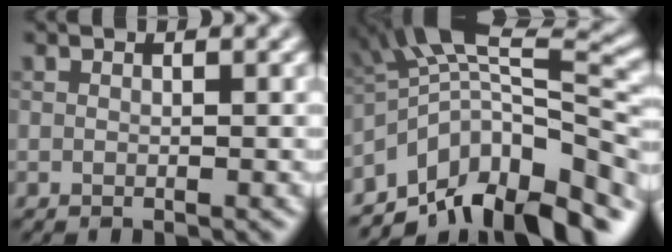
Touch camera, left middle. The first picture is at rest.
{"total": 12.9, "force": [-7.2, 5.0, 9.4], "torque": [-0.153, 0.027, -0.122]}